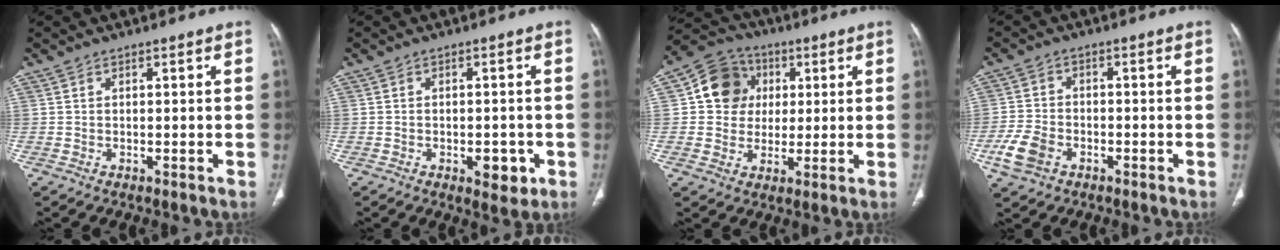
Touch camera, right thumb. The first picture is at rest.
{"total": 4.7, "force": [-1.7, 2.5, 3.6], "torque": [-0.031, 0.002, -0.015]}
{"total": 10.5, "force": [2.0, 9.3, 4.3], "torque": [-0.044, 0.006, 0.024]}
{"total": 6.5, "force": [-3.0, 4.3, 3.7], "torque": [-0.084, 0.011, -0.056]}